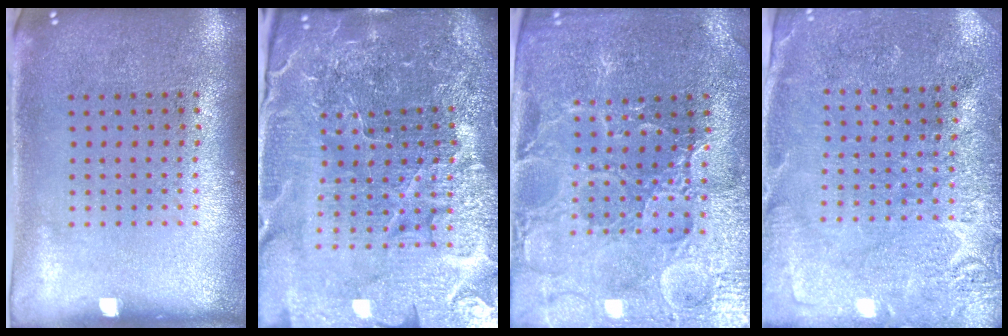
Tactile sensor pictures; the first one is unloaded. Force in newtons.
{"total": 6.7, "press": 5.9, "slide": 3.2}
{"total": 3.3, "press": 3.3, "slide": 0.5}
{"total": 2.7, "press": 2.7, "slide": 0.2}